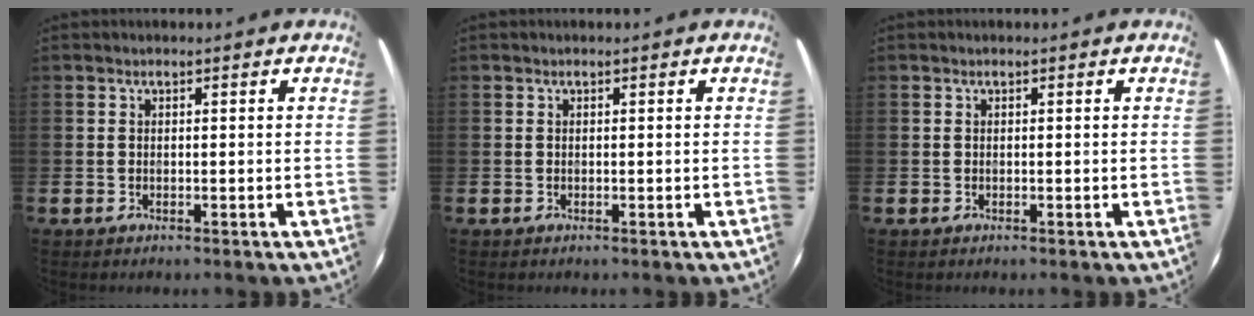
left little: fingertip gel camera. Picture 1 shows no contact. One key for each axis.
{"total": 0.0}
{"total": 0.0}